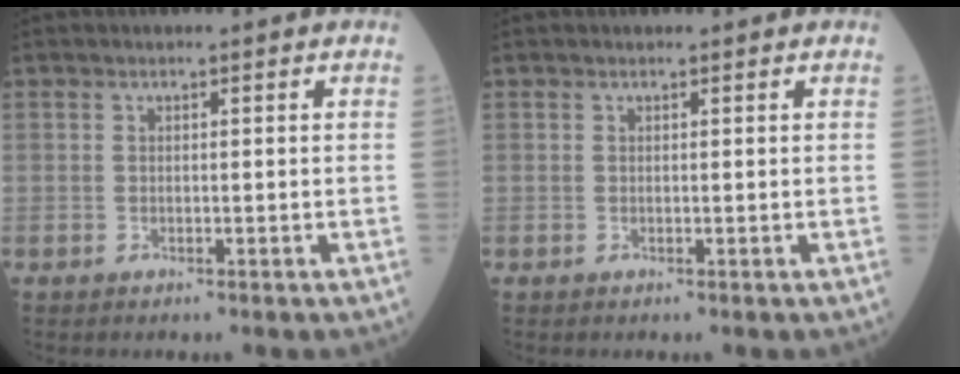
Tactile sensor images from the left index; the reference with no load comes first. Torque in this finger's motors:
{"motor_torque": [0.03, 0.12, -0.02, -0.01]}